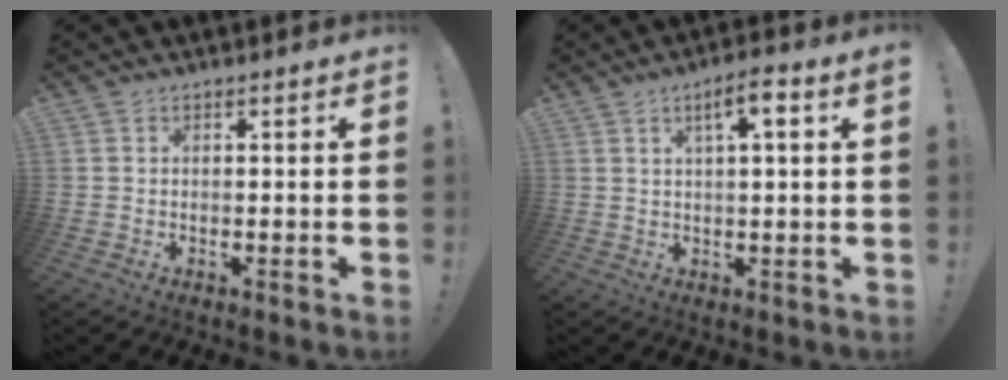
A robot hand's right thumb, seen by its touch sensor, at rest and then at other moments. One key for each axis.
{"total": 5.7, "fx": 2.4, "fy": 0.5, "fz": 5.2, "tx": -0.080, "ty": -0.005, "tz": 0.033}